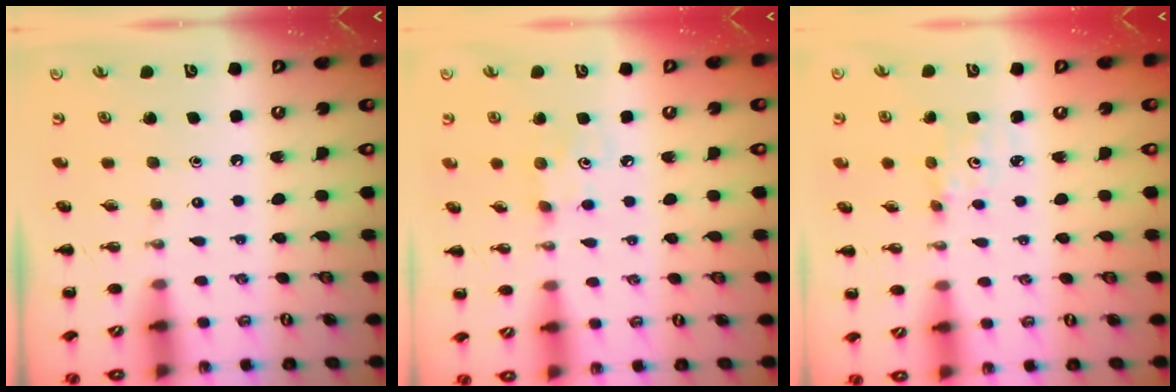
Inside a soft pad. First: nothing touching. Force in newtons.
{"total": 3.7, "press": 3.6, "slide": 0.8}
{"total": 1.8, "press": 1.7, "slide": 0.6}